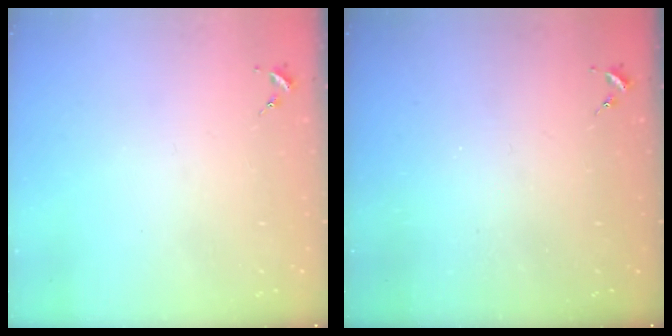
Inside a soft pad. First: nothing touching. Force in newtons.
{"total": 0.0}